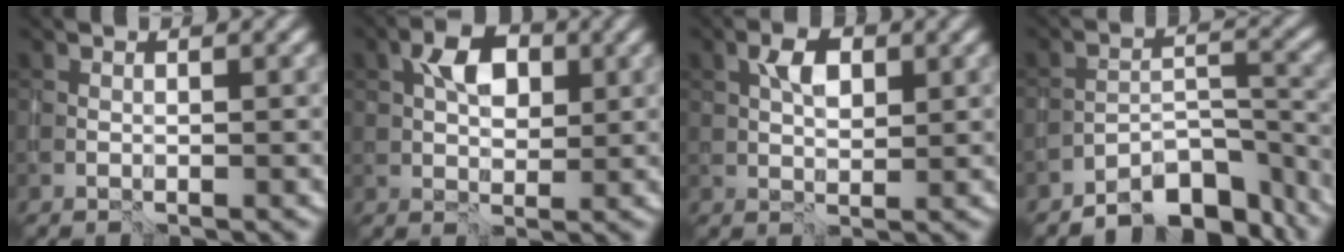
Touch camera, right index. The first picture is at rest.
{"total": 4.2, "force": [1.3, 2.7, 3.0], "torque": [-0.049, 0.006, 0.018]}
{"total": 2.9, "force": [1.0, 1.6, 2.2], "torque": [-0.041, 0.005, 0.019]}
{"total": 6.4, "force": [-5.7, 1.9, 2.2], "torque": [-0.019, 0.006, -0.100]}